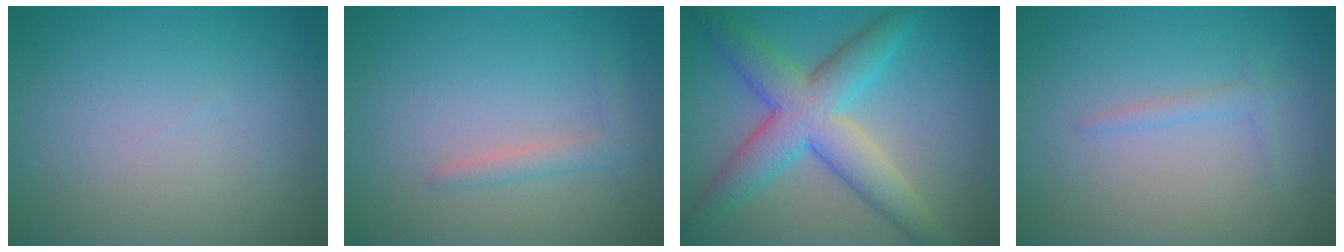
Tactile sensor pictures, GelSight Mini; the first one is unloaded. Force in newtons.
{"total": 1.6, "press": 1.6, "slide": 0.1}
{"total": 7.2, "press": 7.2, "slide": 0.1}
{"total": 1.0, "press": 1.0, "slide": 0.1}